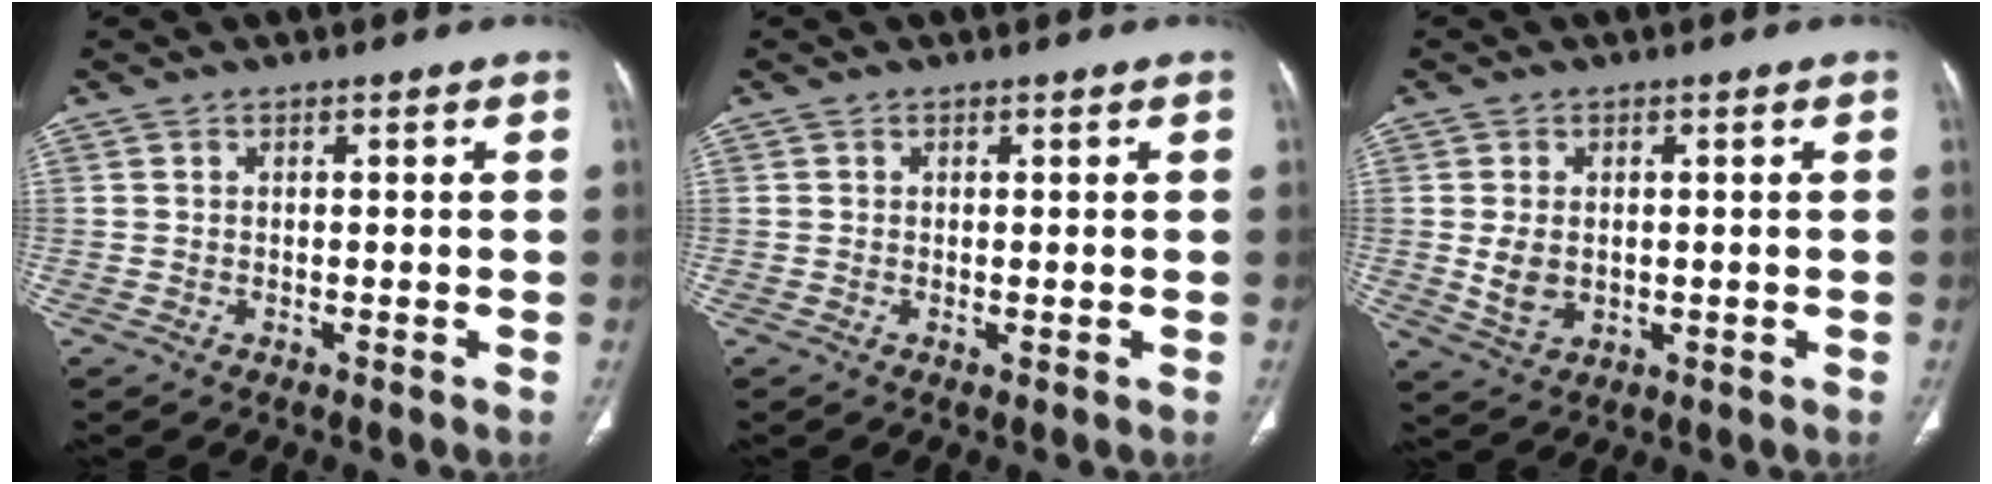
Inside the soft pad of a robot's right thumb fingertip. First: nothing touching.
{"total": 0.5, "force": [0.0, 0.2, 0.5], "torque": [-0.011, -0.004, 0.001]}
{"total": 5.0, "force": [0.1, 3.6, 3.5], "torque": [-0.059, -0.004, 0.013]}